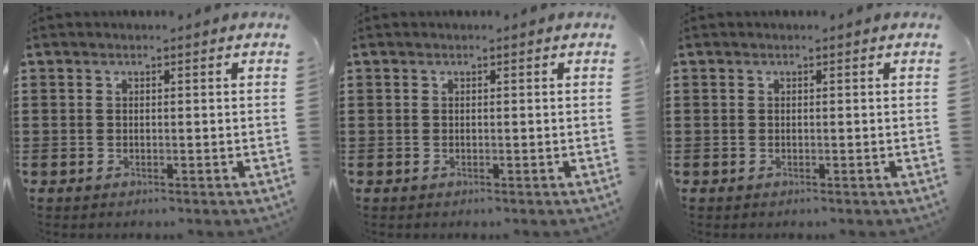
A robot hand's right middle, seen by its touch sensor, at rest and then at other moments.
{"total": 0.0}
{"total": 0.0}